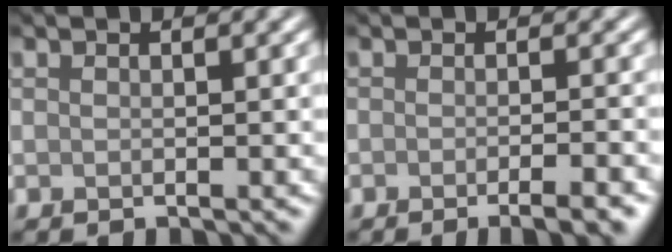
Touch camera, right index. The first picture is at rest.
{"total": 4.2, "force": [-2.4, 1.0, 3.3], "torque": [-0.029, 0.005, -0.031]}